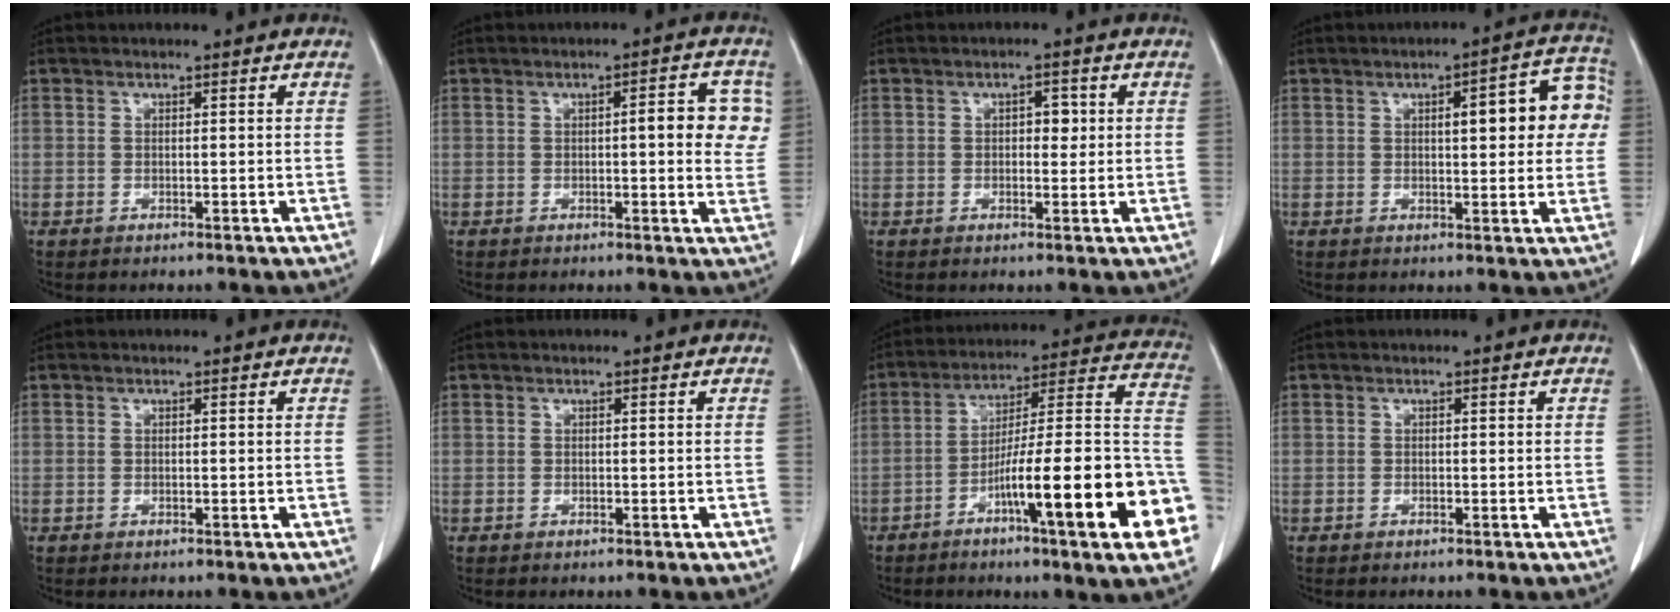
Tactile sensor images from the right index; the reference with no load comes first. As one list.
[{"total": 6.7, "force": [1.1, 1.6, 6.4], "torque": [-0.073, 0.011, 0.007]}, {"total": 2.4, "force": [0.4, 1.3, 1.9], "torque": [-0.026, 0.006, 0.005]}, {"total": 10.4, "force": [2.0, 2.9, 9.8], "torque": [-0.115, 0.029, 0.019]}, {"total": 0.0}, {"total": 0.0}, {"total": 24.1, "force": [-8.7, 1.5, 22.4], "torque": [-0.243, 0.008, -0.130]}, {"total": 0.0}]